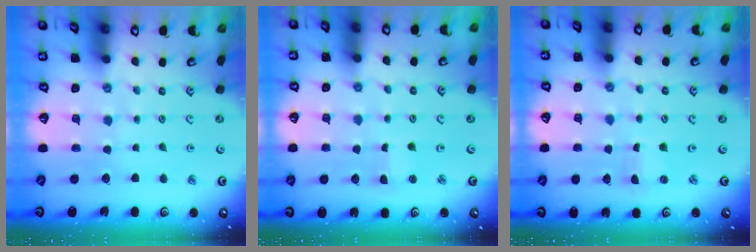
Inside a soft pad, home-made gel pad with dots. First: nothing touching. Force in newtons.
{"total": 2.3, "press": 2.3, "slide": 0.3}
{"total": 0.8, "press": 0.8, "slide": 0.0}